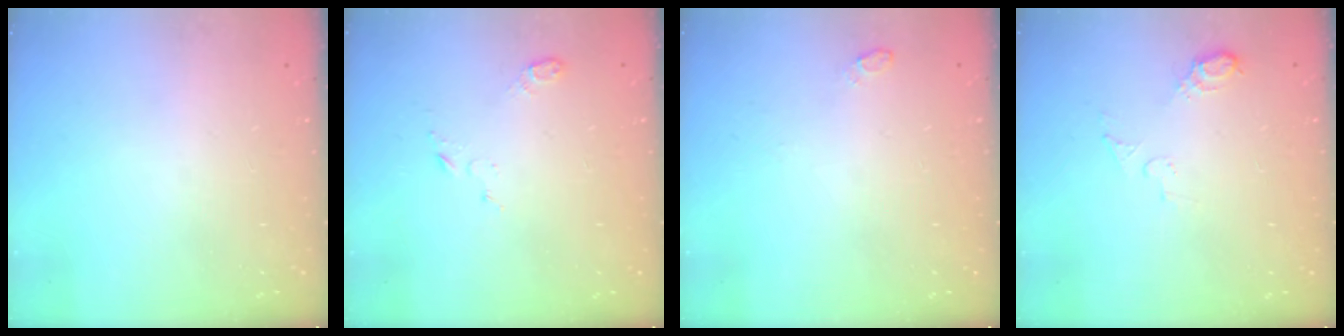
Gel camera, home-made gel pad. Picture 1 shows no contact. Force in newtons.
{"total": 4.4, "press": 4.3, "slide": 0.7}
{"total": 12.2, "press": 4.2, "slide": 11.5}
{"total": 5.6, "press": 5.6, "slide": 0.9}